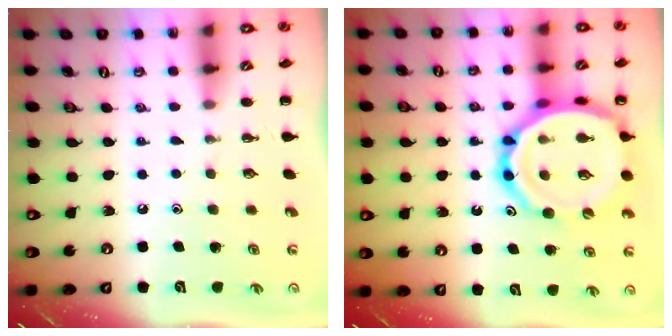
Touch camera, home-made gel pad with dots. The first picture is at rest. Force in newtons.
{"total": 21.2, "press": 20.9, "slide": 3.5}